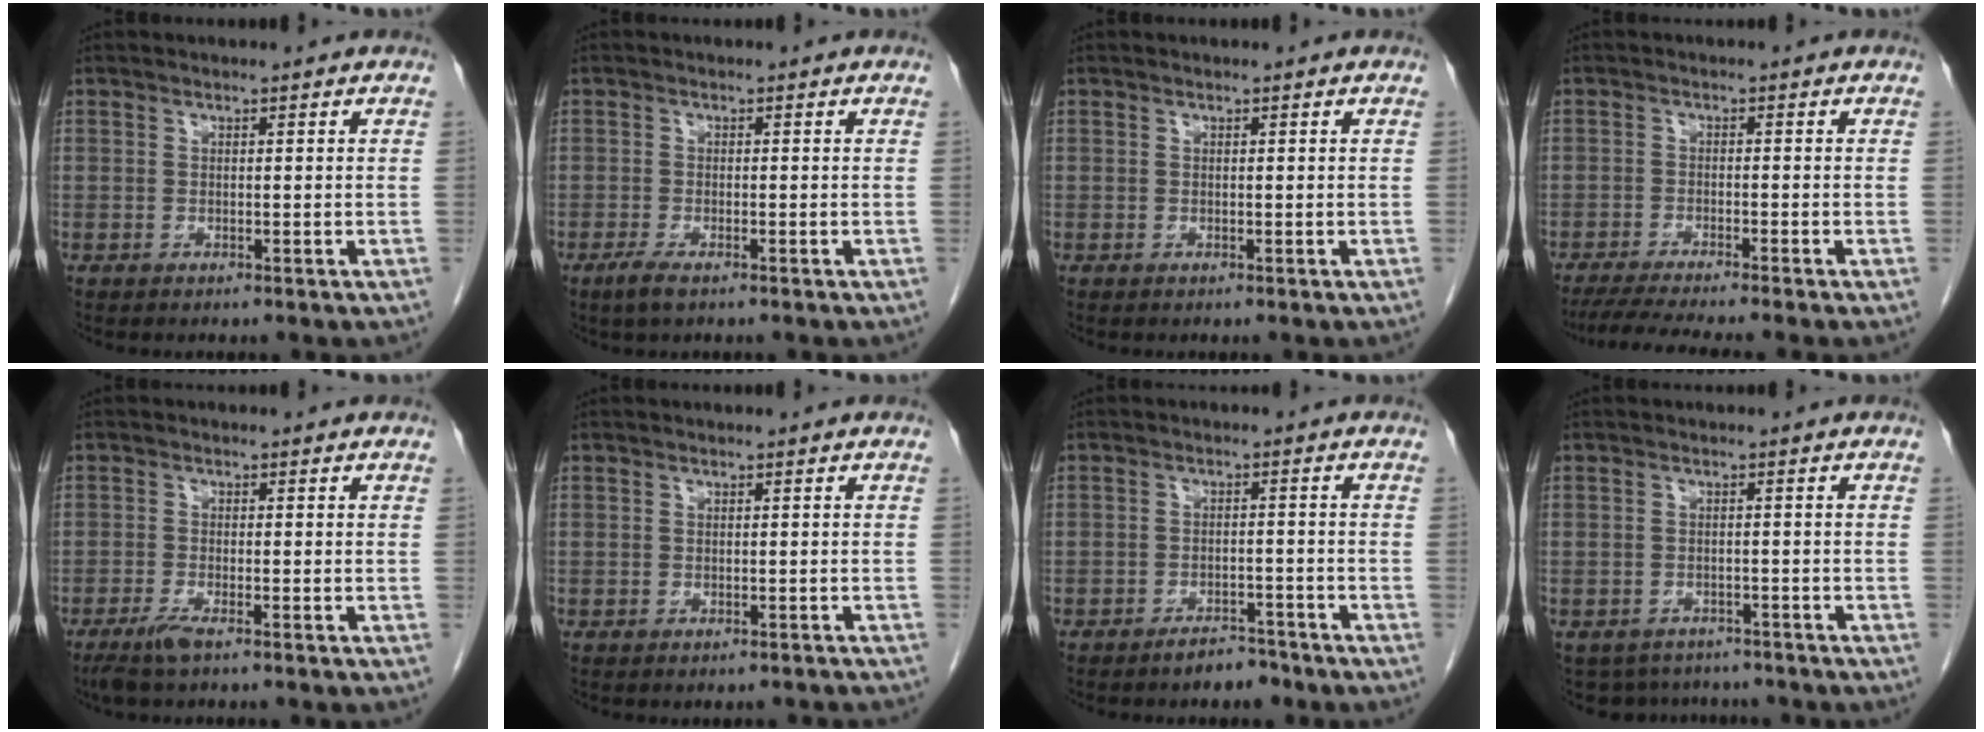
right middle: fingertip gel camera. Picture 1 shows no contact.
{"total": 2.3, "force": [-1.6, 0.4, 1.7], "torque": [-0.041, -0.006, -0.032]}
{"total": 0.0}
{"total": 8.1, "force": [-6.9, -1.2, 4.0], "torque": [-0.053, -0.023, -0.111]}
{"total": 2.9, "force": [-2.1, 0.2, 2.0], "torque": [-0.048, -0.007, -0.043]}
{"total": 1.6, "force": [-1.4, 0.5, 0.4], "torque": [-0.004, -0.002, -0.019]}
{"total": 3.4, "force": [-2.9, 1.2, 1.3], "torque": [-0.018, 0.003, -0.043]}
{"total": 6.9, "force": [-6.2, 3.1, 0.8], "torque": [-0.008, 0.007, -0.077]}